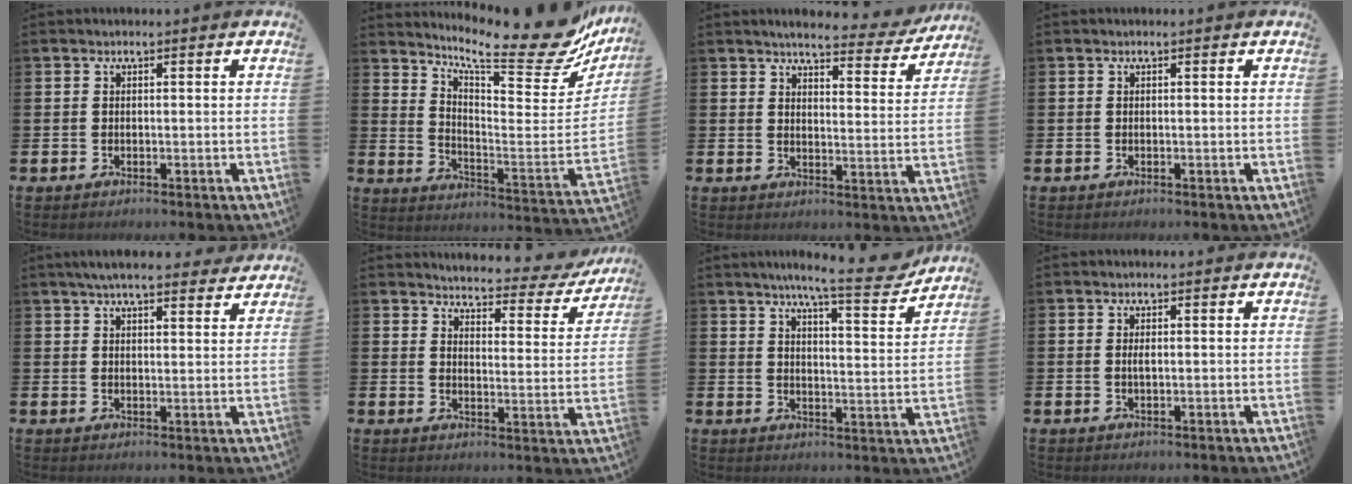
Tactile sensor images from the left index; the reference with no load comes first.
{"total": 13.2, "force": [10.5, 3.1, 7.4], "torque": [-0.119, -0.087, 0.166]}
{"total": 4.8, "force": [4.5, 0.7, 1.5], "torque": [-0.038, -0.027, 0.072]}
{"total": 0.0}
{"total": 5.3, "force": [4.8, 0.8, 2.1], "torque": [-0.043, -0.014, 0.084]}
{"total": 3.4, "force": [3.3, 0.8, 0.5], "torque": [-0.028, -0.033, 0.047]}
{"total": 8.7, "force": [7.5, 0.7, 4.3], "torque": [-0.076, -0.041, 0.125]}
{"total": 1.0, "force": [0.2, 0.3, 0.9], "torque": [-0.018, 0.003, 0.002]}